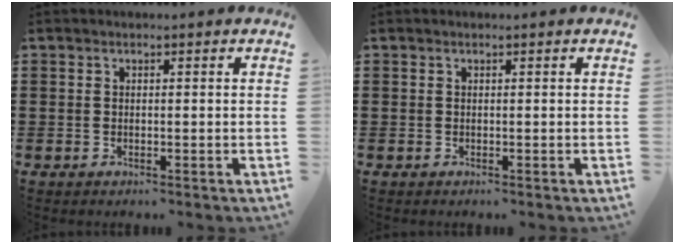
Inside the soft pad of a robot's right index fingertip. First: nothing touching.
{"total": 0.0}